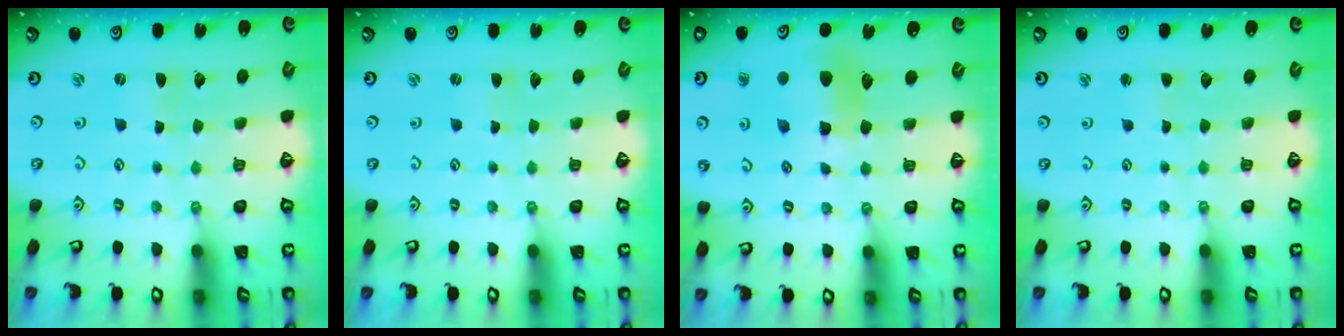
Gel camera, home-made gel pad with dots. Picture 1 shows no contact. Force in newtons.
{"total": 0.9, "press": 0.9, "slide": 0.2}
{"total": 10.5, "press": 10.4, "slide": 1.0}
{"total": 1.5, "press": 1.5, "slide": 0.2}